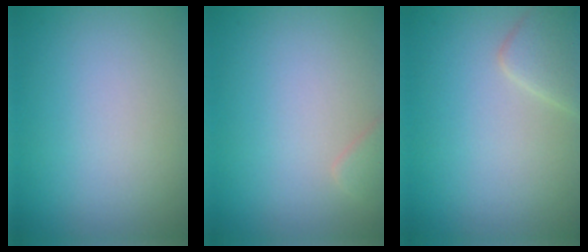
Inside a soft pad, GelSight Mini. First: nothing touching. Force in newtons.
{"total": 1.2, "press": 1.2, "slide": 0.0}
{"total": 2.6, "press": 2.6, "slide": 0.1}